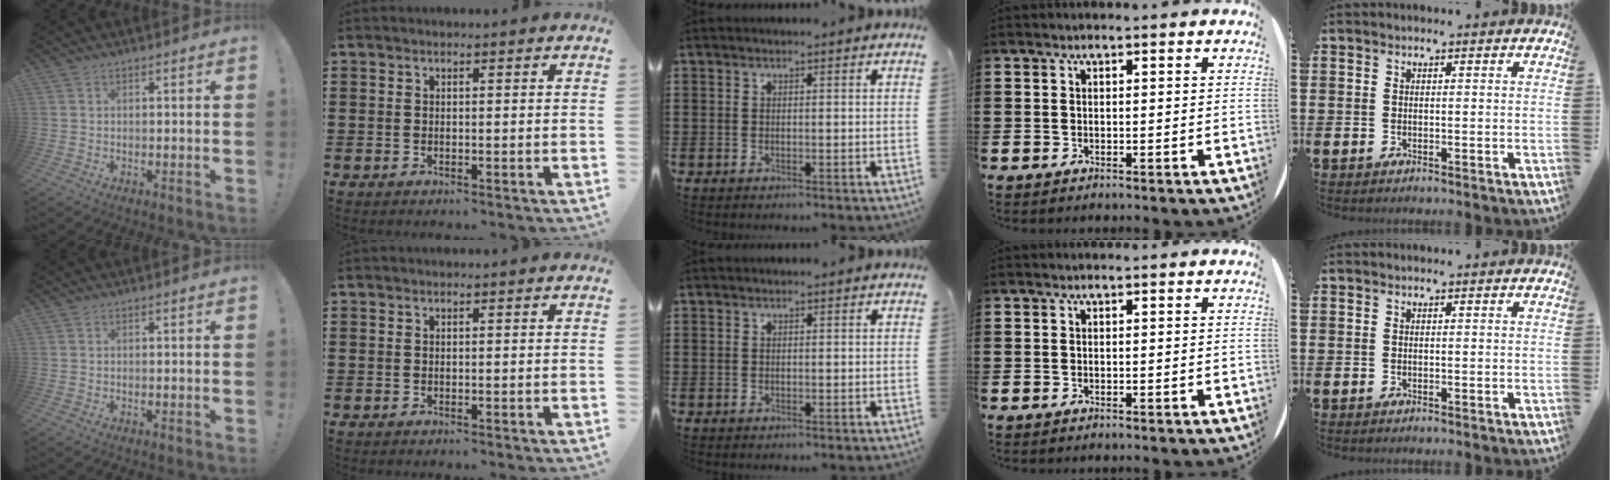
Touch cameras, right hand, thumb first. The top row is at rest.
{}